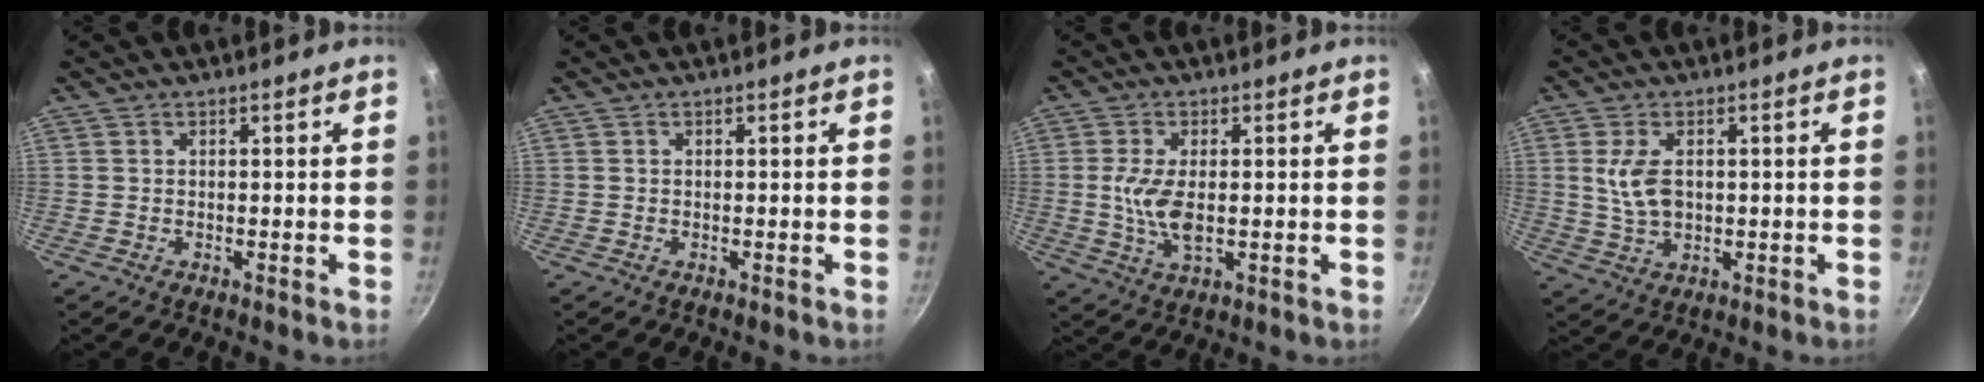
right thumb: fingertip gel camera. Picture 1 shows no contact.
{"total": 0.0}
{"total": 7.0, "force": [-0.1, 3.1, 6.2], "torque": [-0.130, -0.007, -0.001]}
{"total": 6.5, "force": [0.9, 3.9, 5.1], "torque": [-0.096, -0.004, 0.020]}